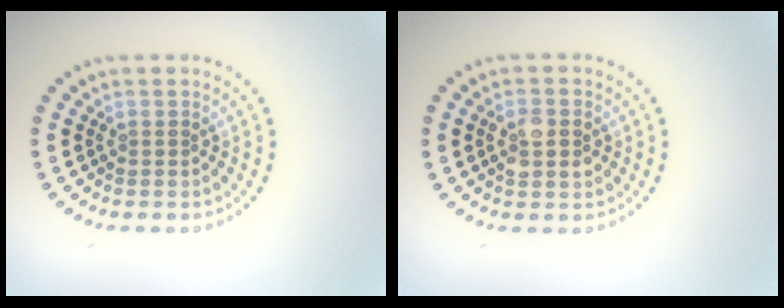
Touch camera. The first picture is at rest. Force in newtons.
{"total": 2.7, "press": 2.7, "slide": 0.2}